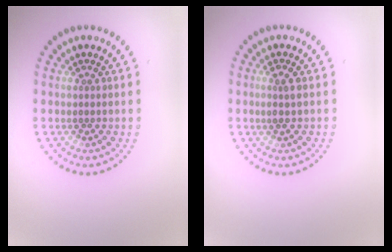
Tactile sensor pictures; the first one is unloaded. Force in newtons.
{"total": 1.4, "press": 1.2, "slide": 0.7}